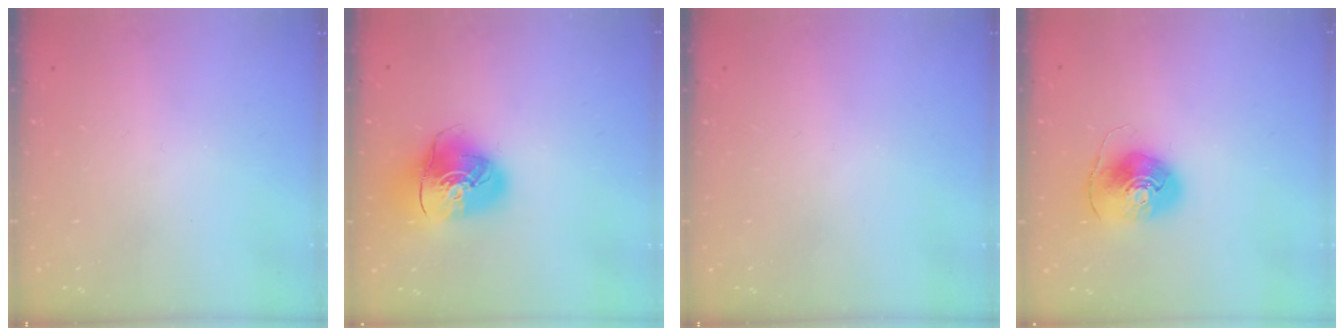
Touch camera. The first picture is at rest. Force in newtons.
{"total": 13.0, "press": 12.8, "slide": 1.9}
{"total": 0.0}
{"total": 8.8, "press": 8.8, "slide": 0.8}